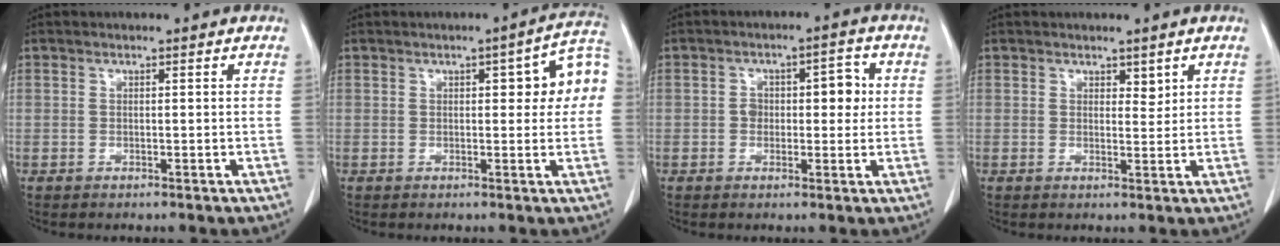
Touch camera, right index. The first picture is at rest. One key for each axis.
{"total": 8.1, "fx": 1.5, "fy": 2.1, "fz": 7.7, "tx": -0.090, "ty": 0.025, "tz": 0.013}
{"total": 5.9, "fx": 0.6, "fy": 3.4, "fz": 4.8, "tx": -0.063, "ty": 0.025, "tz": 0.013}
{"total": 1.6, "fx": 1.1, "fy": 0.8, "fz": 0.8, "tx": -0.008, "ty": -0.008, "tz": 0.018}